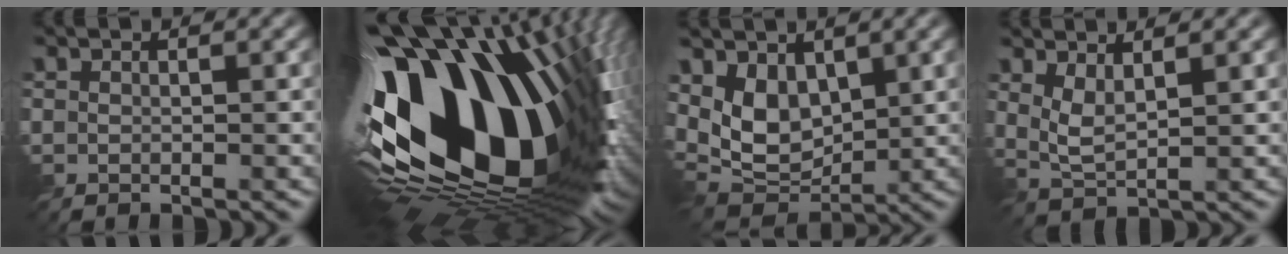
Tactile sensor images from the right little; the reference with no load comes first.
{"total": 21.9, "force": [2.4, 11.5, 18.4], "torque": [-0.320, -0.050, 0.038]}
{"total": 6.6, "force": [2.0, 4.1, 4.7], "torque": [-0.096, -0.010, 0.028]}
{"total": 2.5, "force": [1.2, 0.8, 2.0], "torque": [-0.050, -0.005, 0.026]}